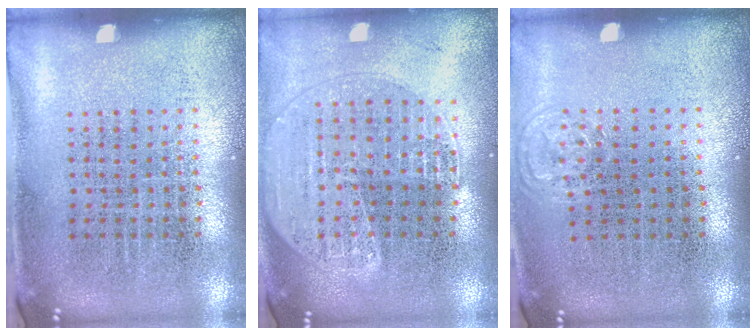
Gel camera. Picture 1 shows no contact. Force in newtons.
{"total": 1.7, "press": 1.6, "slide": 0.6}
{"total": 0.6, "press": 0.6, "slide": 0.1}